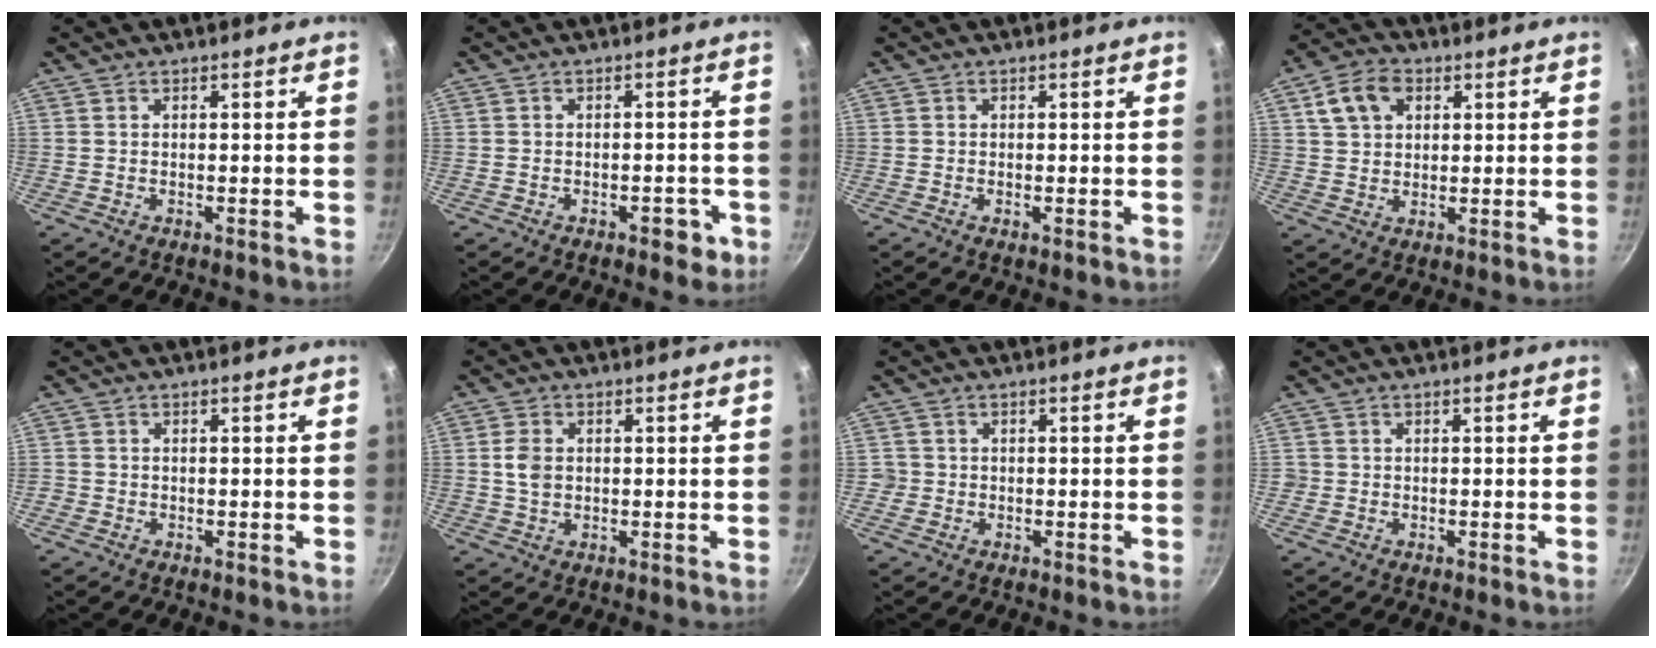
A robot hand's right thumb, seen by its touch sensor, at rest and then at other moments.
{"total": 3.9, "force": [-1.8, 2.1, 2.7], "torque": [-0.014, 0.019, -0.014]}
{"total": 0.9, "force": [-0.3, 0.3, 0.9], "torque": [-0.014, -0.001, -0.005]}
{"total": 8.2, "force": [3.0, 6.0, 4.7], "torque": [-0.072, 0.007, 0.047]}
{"total": 1.0, "force": [-0.4, 0.9, 0.2], "torque": [-0.004, 0.001, -0.010]}
{"total": 4.0, "force": [0.3, 3.0, 2.7], "torque": [-0.047, 0.003, 0.004]}
{"total": 1.7, "force": [-0.4, 1.6, 0.2], "torque": [0.003, 0.008, -0.007]}
{"total": 0.9, "force": [-0.2, 0.9, 0.1], "torque": [-0.001, 0.001, -0.006]}